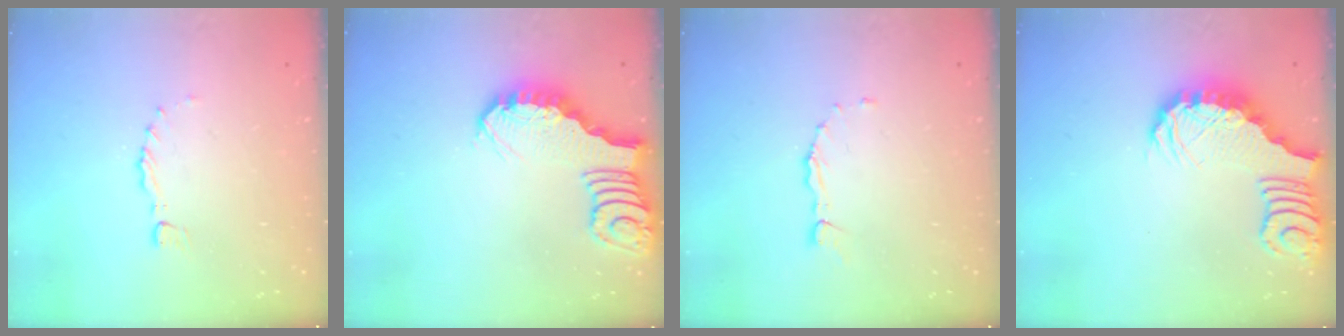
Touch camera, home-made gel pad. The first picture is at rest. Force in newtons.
{"total": 2.8, "press": 2.8, "slide": 0.4}
{"total": 1.9, "press": 1.9, "slide": 0.2}
{"total": 2.6, "press": 2.5, "slide": 0.5}